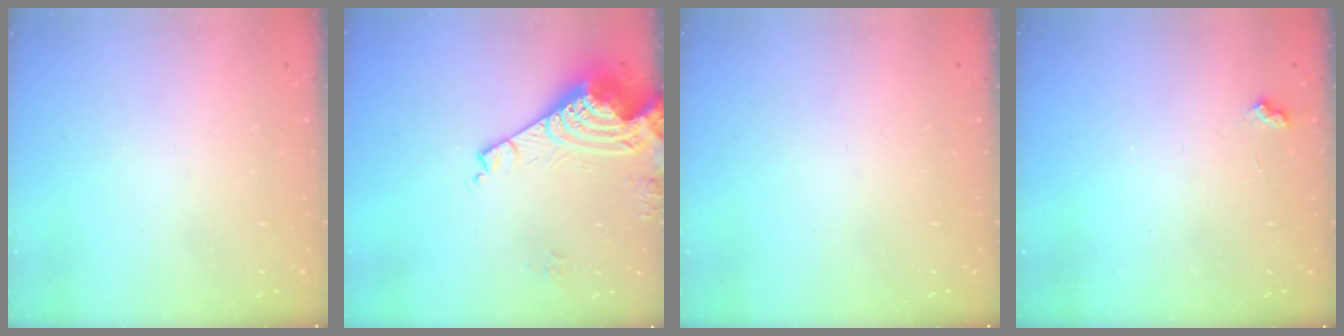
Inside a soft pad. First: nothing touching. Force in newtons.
{"total": 10.5, "press": 10.5, "slide": 1.1}
{"total": 0.0}
{"total": 3.2, "press": 3.2, "slide": 0.6}